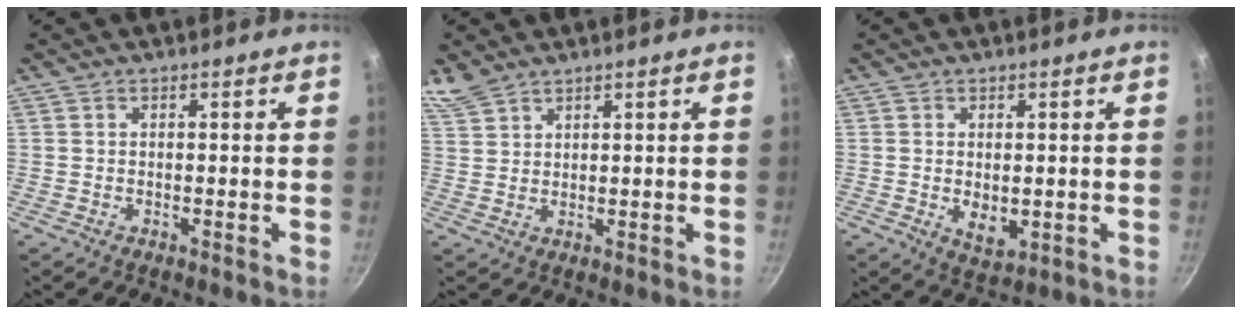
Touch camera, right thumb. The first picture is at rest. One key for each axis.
{"total": 3.9, "fx": 3.4, "fy": 1.5, "fz": 0.9, "tx": -0.018, "ty": 0.002, "tz": 0.079}
{"total": 4.7, "fx": -0.2, "fy": 3.0, "fz": 3.7, "tx": -0.055, "ty": -0.014, "tz": 0.006}